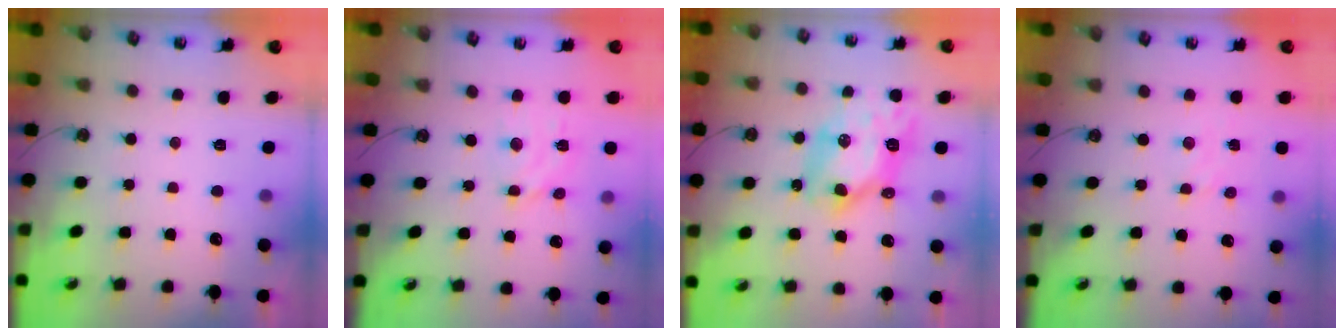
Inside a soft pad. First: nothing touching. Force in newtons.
{"total": 6.9, "press": 6.9, "slide": 0.5}
{"total": 10.7, "press": 10.7, "slide": 0.5}
{"total": 1.7, "press": 1.7, "slide": 0.3}